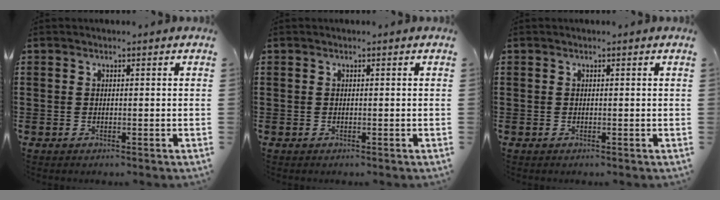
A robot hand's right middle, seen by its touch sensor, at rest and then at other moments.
{"total": 0.0}
{"total": 0.0}